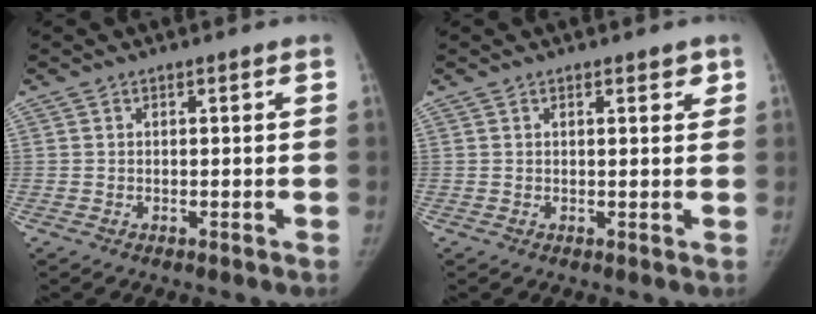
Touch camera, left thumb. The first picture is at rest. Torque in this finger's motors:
{"motor_torque": [-0.22, 0.07, 0.07, 0.38, -0.04]}